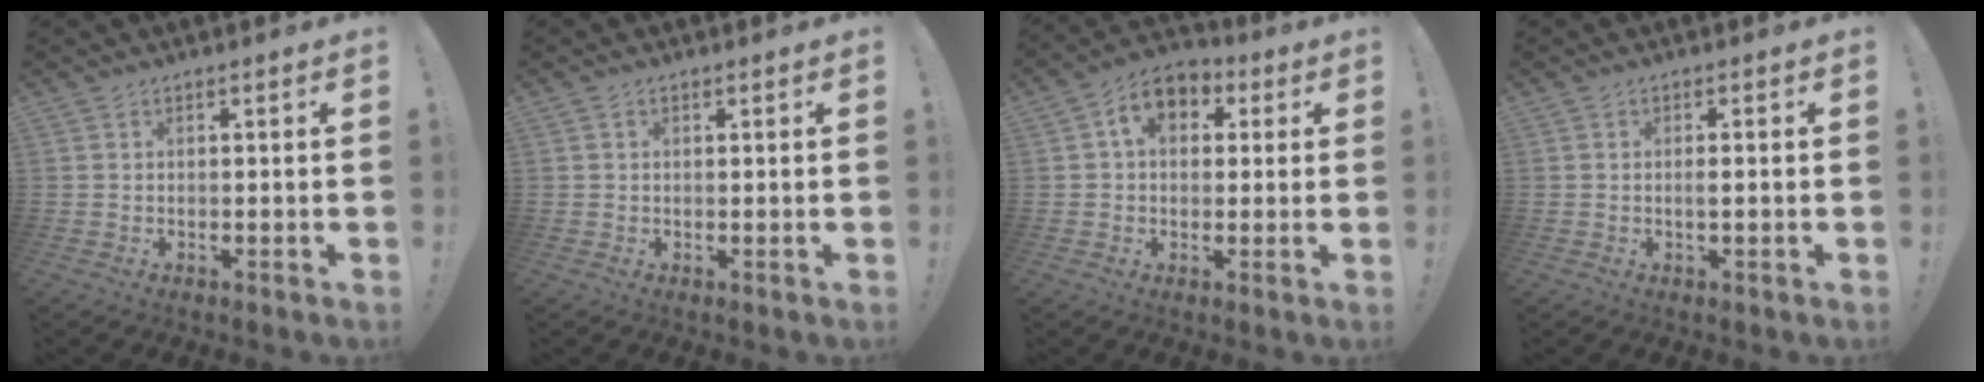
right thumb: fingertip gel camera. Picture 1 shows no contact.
{"total": 0.5, "force": [0.2, 0.4, 0.1], "torque": [-0.001, 0.001, 0.004]}
{"total": 8.5, "force": [2.8, 6.2, 5.2], "torque": [-0.085, 0.005, 0.053]}
{"total": 1.7, "force": [-0.3, 0.1, 1.7], "torque": [-0.029, -0.001, -0.008]}